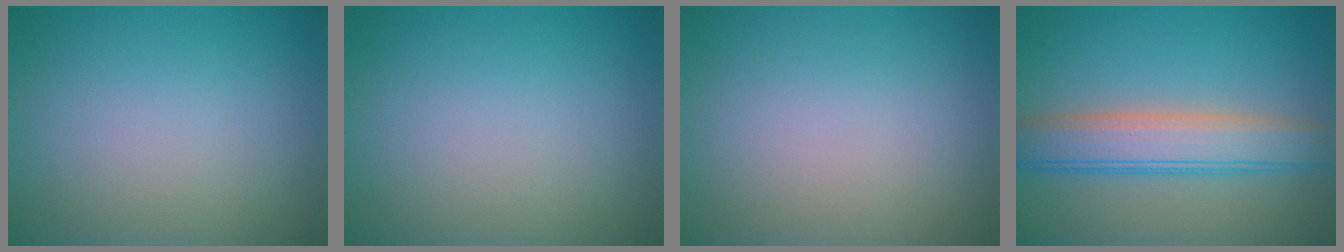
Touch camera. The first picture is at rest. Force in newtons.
{"total": 0.0}
{"total": 0.0}
{"total": 6.9, "press": 6.9, "slide": 0.3}